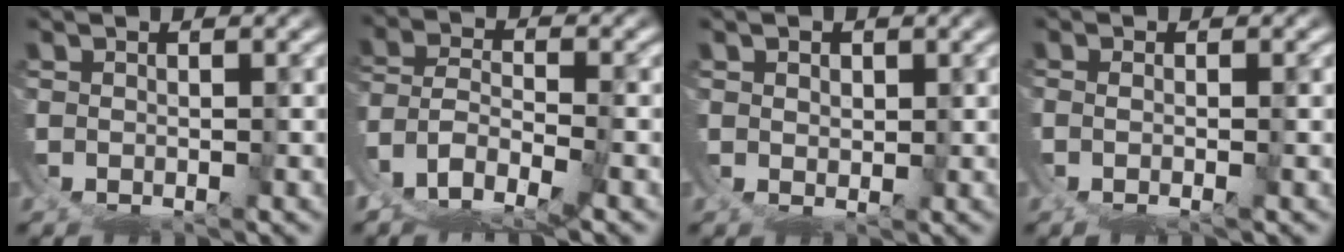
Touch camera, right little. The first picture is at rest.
{"total": 4.5, "force": [-1.2, 3.2, 3.0], "torque": [-0.066, -0.024, -0.011]}
{"total": 1.6, "force": [1.5, -0.6, -0.2], "torque": [0.006, -0.010, 0.032]}
{"total": 1.6, "force": [0.1, -0.5, 1.5], "torque": [-0.025, 0.001, 0.001]}